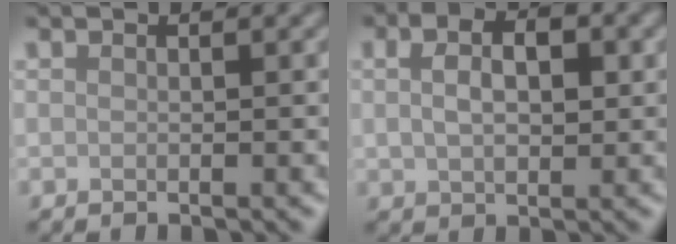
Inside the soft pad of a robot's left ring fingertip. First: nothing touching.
{"total": 5.3, "force": [1.3, 3.2, 4.0], "torque": [-0.073, 0.006, 0.018]}